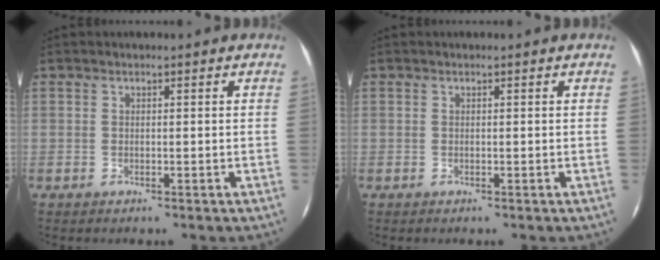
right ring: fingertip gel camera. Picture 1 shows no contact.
{"total": 0.0}